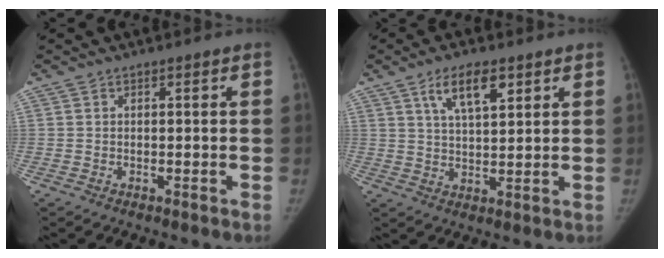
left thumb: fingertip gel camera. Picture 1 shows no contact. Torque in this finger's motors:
{"motor_torque": [0.12, -0.28, 0.90, -0.59, 0.05]}